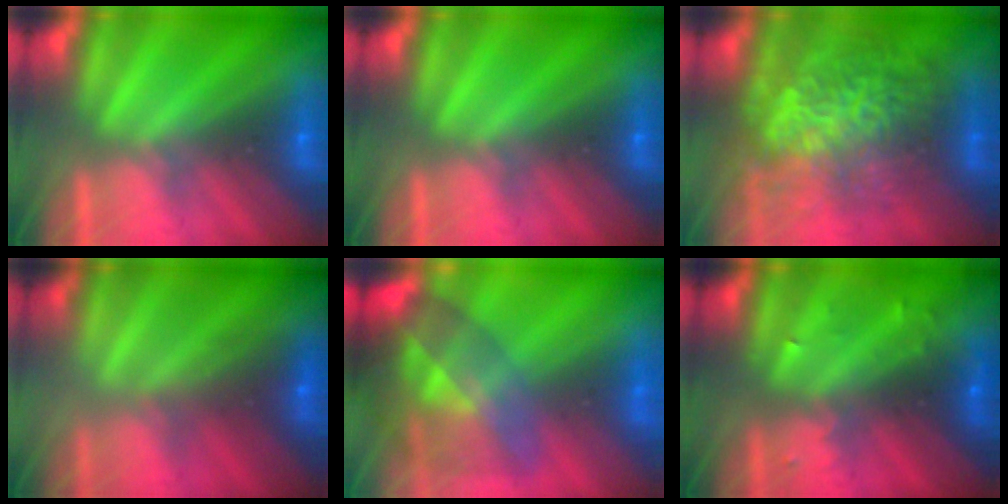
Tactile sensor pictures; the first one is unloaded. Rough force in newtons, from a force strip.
{"total": 0.0}
{"total": 13.2}
{"total": 2.0}
{"total": 7.3}
{"total": 2.9}